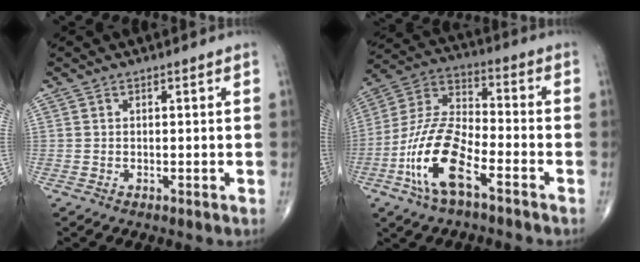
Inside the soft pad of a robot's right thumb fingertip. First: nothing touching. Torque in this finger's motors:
{"motor_torque": [0.13, 0.38, 1.70, -0.84, 0.20]}